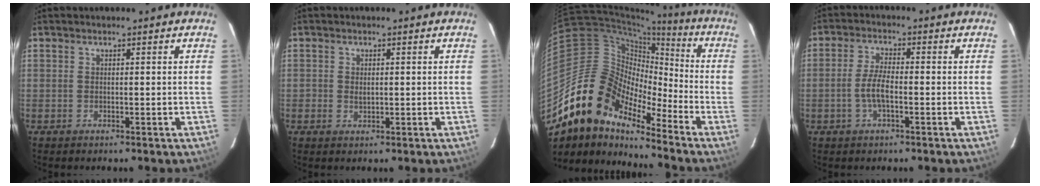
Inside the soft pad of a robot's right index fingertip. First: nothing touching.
{"total": 1.5, "force": [0.0, 1.1, 1.0], "torque": [-0.018, 0.001, 0.000]}
{"total": 17.2, "force": [-13.3, 7.4, 7.9], "torque": [-0.138, 0.010, -0.268]}
{"total": 4.7, "force": [-1.5, 1.3, 4.2], "torque": [-0.089, 0.003, -0.028]}